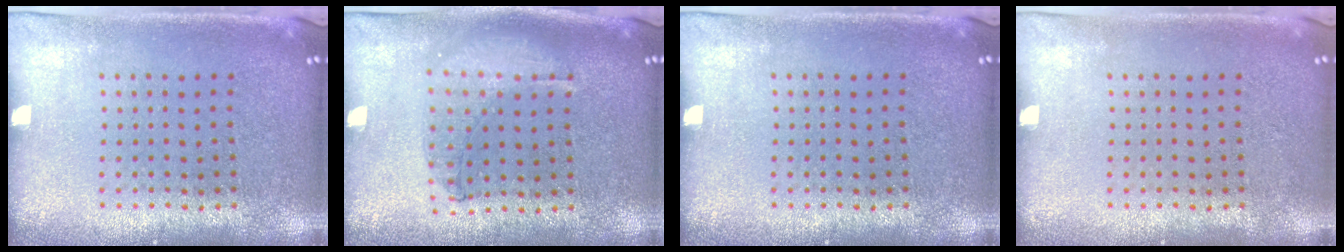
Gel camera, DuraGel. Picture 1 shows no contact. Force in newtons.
{"total": 0.6, "press": 0.6, "slide": 0.2}
{"total": 0.0}
{"total": 0.0}